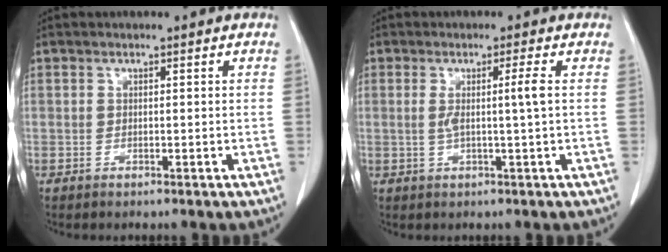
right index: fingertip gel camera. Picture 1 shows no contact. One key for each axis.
{"total": 3.3, "fx": 0.3, "fy": -0.9, "fz": 3.2, "tx": -0.057, "ty": -0.002, "tz": 0.007}